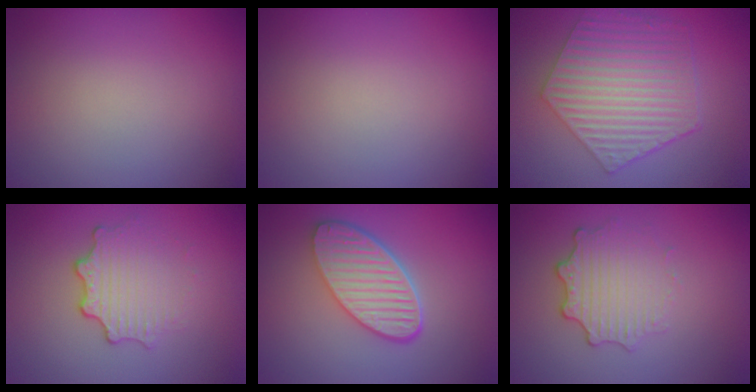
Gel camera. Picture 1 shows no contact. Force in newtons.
{"total": 0.0}
{"total": 6.2, "press": 4.8, "slide": 4.0}
{"total": 3.3, "press": 2.5, "slide": 2.2}
{"total": 5.7, "press": 4.5, "slide": 3.5}
{"total": 3.4, "press": 2.7, "slide": 2.0}